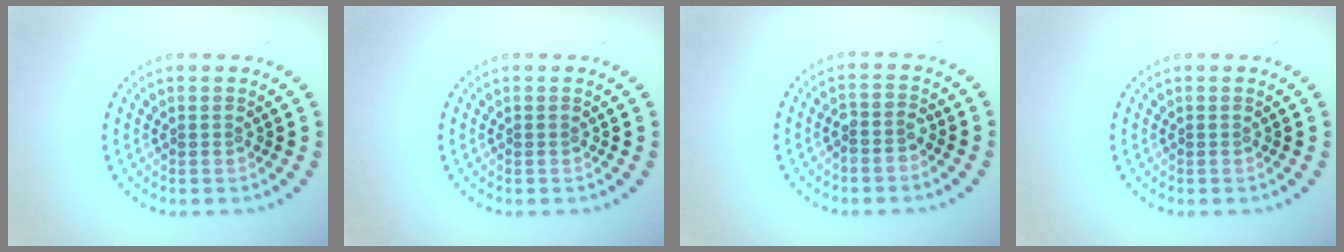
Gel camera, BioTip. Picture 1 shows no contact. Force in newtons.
{"total": 0.0}
{"total": 1.8, "press": 1.5, "slide": 0.9}
{"total": 0.0}